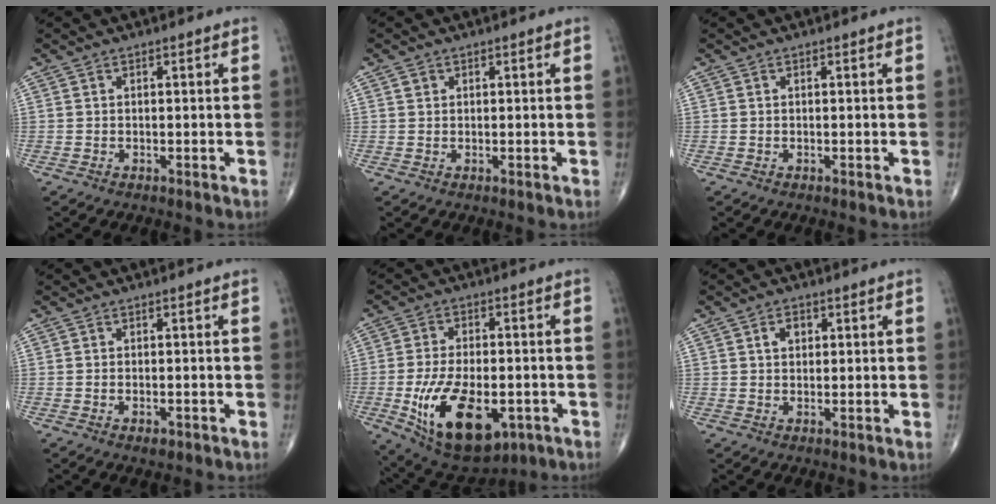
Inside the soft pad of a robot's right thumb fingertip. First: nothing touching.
{"total": 1.0, "force": [0.5, 0.9, 0.3], "torque": [0.001, -0.001, 0.007]}
{"total": 0.0}
{"total": 1.5, "force": [-0.8, 0.7, 1.1], "torque": [-0.021, 0.004, -0.008]}
{"total": 18.4, "force": [-5.9, 9.6, 14.5], "torque": [-0.243, 0.001, -0.073]}
{"total": 2.7, "force": [1.0, 2.0, 1.6], "torque": [-0.018, 0.001, 0.015]}